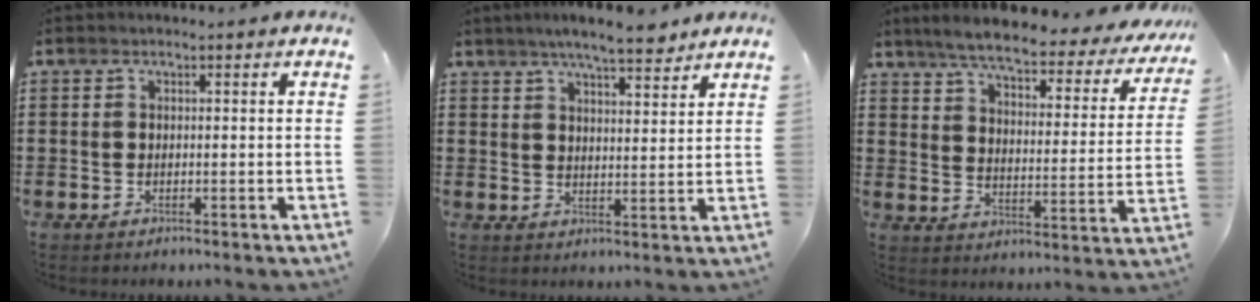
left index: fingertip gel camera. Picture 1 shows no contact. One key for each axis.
{"total": 6.1, "fx": 5.3, "fy": 1.0, "fz": 2.9, "tx": -0.063, "ty": -0.011, "tz": 0.095}
{"total": 6.1, "fx": 5.3, "fy": 0.4, "fz": 3.1, "tx": -0.084, "ty": -0.034, "tz": 0.085}